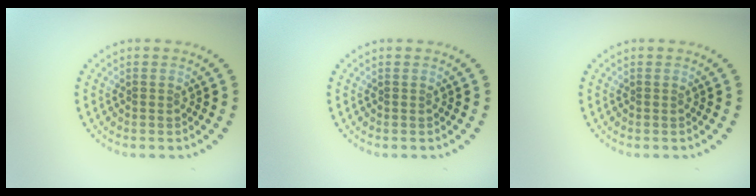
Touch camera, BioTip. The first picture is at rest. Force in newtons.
{"total": 0.0}
{"total": 0.0}